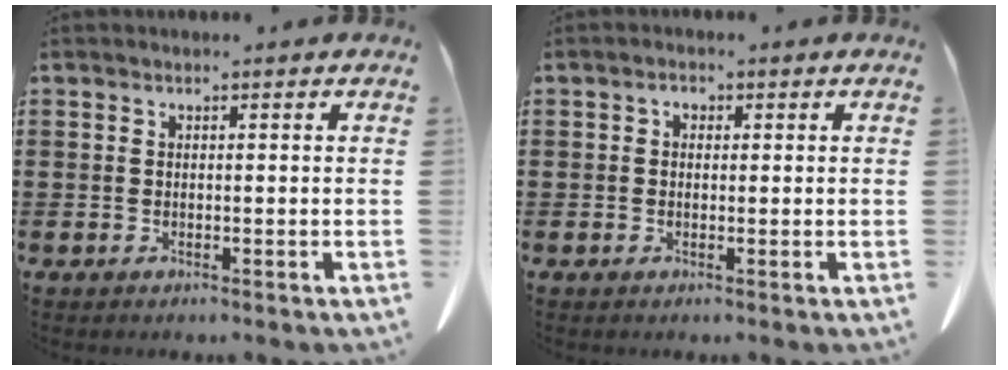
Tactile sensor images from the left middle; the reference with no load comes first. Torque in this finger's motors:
{"motor_torque": [-0.07, 0.26, 0.02, 0.00]}